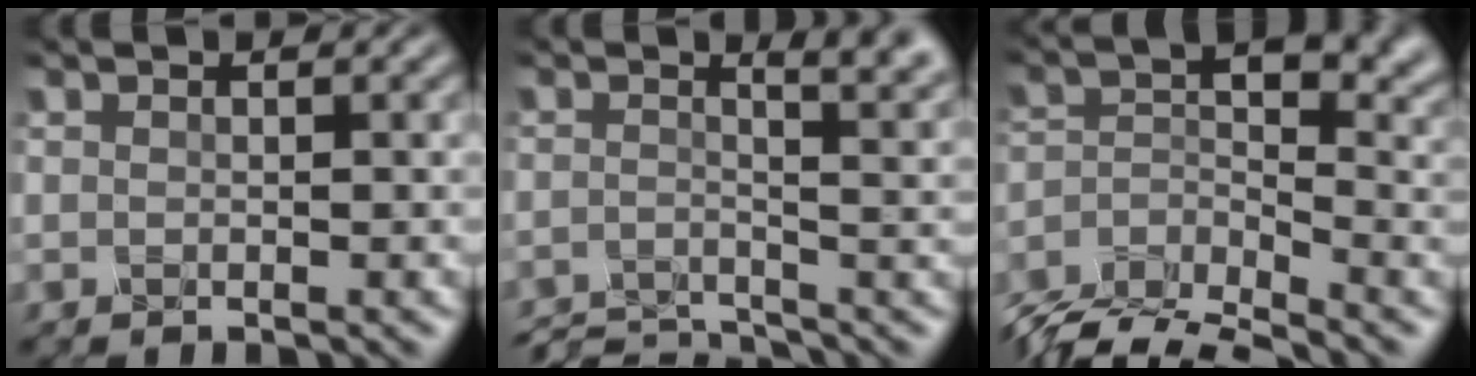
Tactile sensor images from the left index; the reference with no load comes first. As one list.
[{"total": 6.3, "force": [-3.3, 2.2, 4.9], "torque": [-0.030, -0.009, -0.062]}, {"total": 8.5, "force": [-7.0, 2.7, 4.0], "torque": [-0.059, -0.009, -0.140]}]